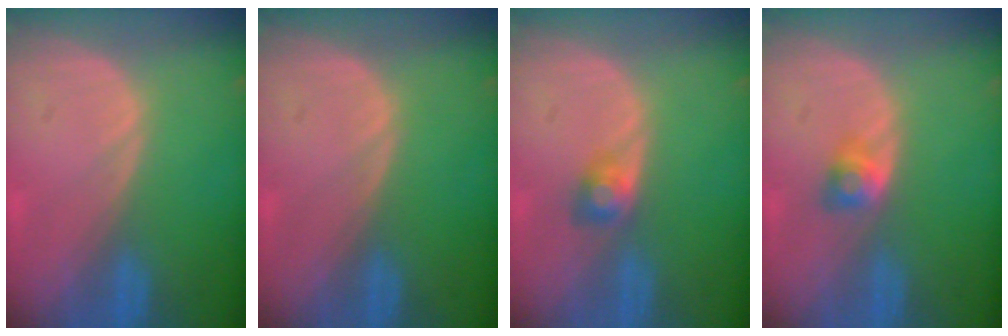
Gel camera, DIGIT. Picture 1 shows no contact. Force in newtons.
{"total": 0.0}
{"total": 2.3, "press": 2.3, "slide": 0.2}
{"total": 2.7, "press": 2.4, "slide": 1.1}